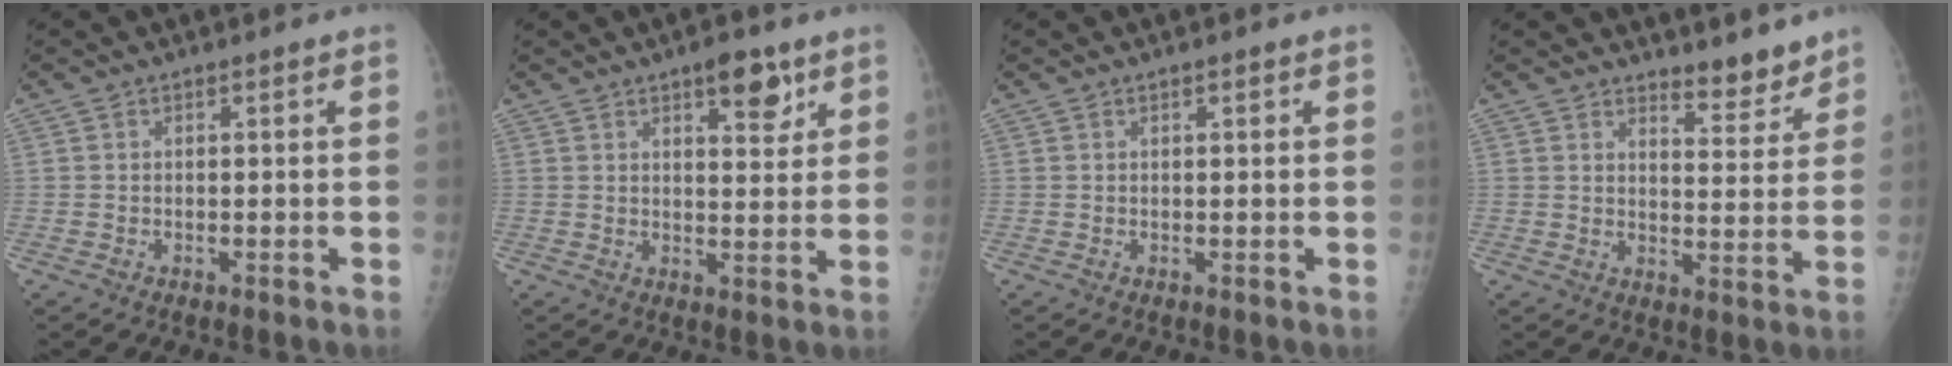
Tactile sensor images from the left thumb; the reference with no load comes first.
{"total": 6.8, "force": [4.1, 2.7, 4.7], "torque": [-0.044, -0.022, 0.054]}
{"total": 0.9, "force": [0.5, 0.3, 0.7], "torque": [-0.009, 0.000, 0.007]}
{"total": 5.8, "force": [5.2, 1.7, 2.0], "torque": [-0.006, -0.047, 0.080]}